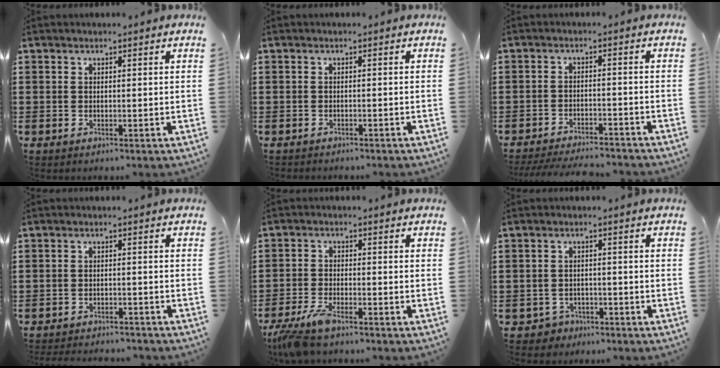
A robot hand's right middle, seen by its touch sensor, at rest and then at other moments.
{"total": 0.9, "force": [-0.8, 0.1, -0.1], "torque": [-0.002, 0.002, -0.019]}
{"total": 4.2, "force": [-4.1, 0.2, 0.8], "torque": [-0.021, -0.003, -0.085]}
{"total": 2.4, "force": [-2.4, 0.2, 0.0], "torque": [-0.006, -0.001, -0.050]}
{"total": 4.8, "force": [-4.1, 0.7, 2.5], "torque": [-0.068, -0.010, -0.085]}
{"total": 2.3, "force": [-2.0, 1.1, -0.1], "torque": [-0.009, 0.000, -0.045]}